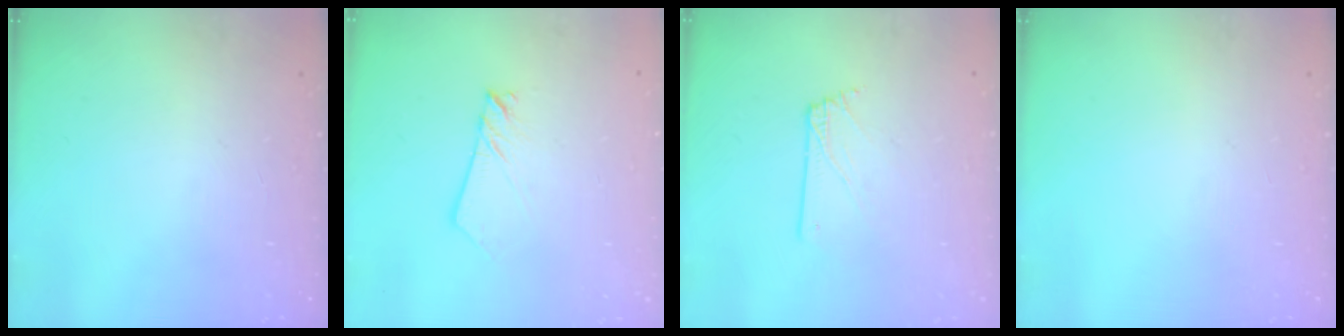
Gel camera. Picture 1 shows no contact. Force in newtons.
{"total": 2.7, "press": 2.6, "slide": 0.3}
{"total": 1.6, "press": 1.6, "slide": 0.2}
{"total": 0.0}